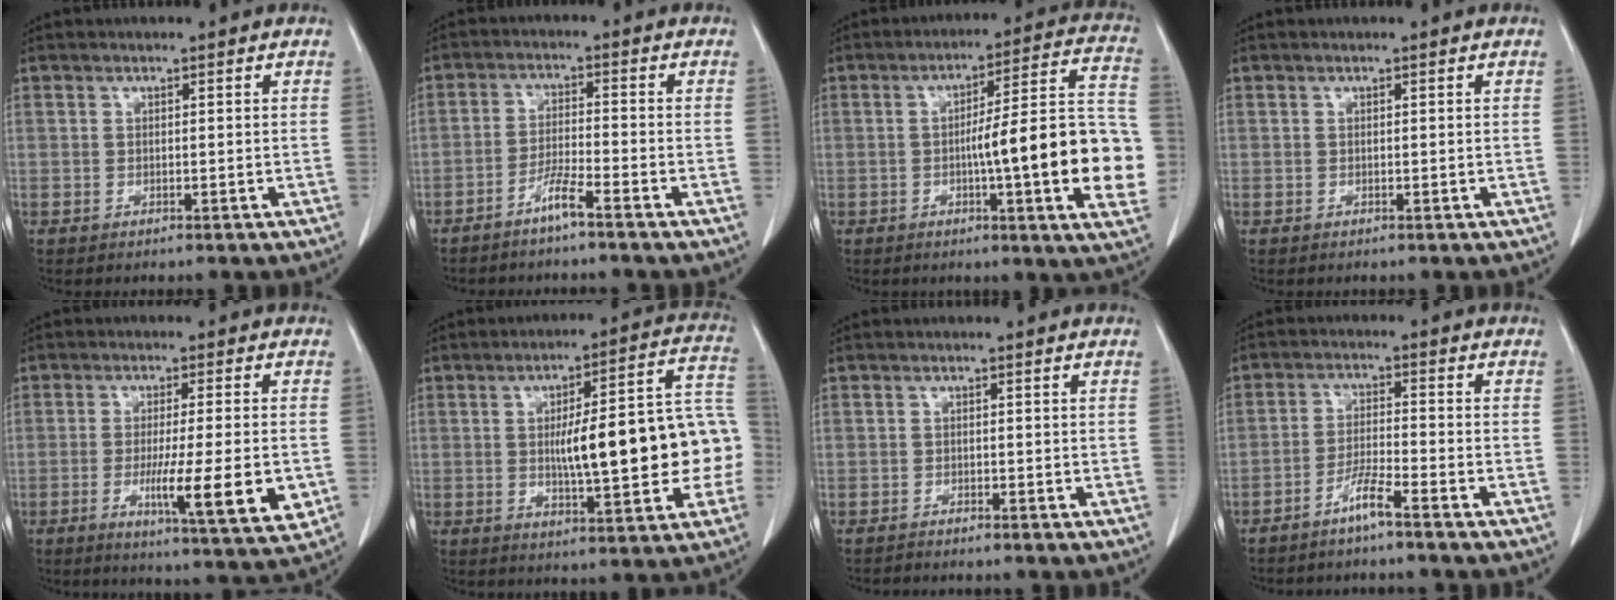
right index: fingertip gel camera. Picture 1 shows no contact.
{"total": 3.8, "force": [-2.9, -0.5, 2.4], "torque": [-0.051, -0.003, -0.062]}
{"total": 19.1, "force": [-3.0, 1.3, 18.8], "torque": [-0.192, 0.023, -0.038]}
{"total": 0.0}
{"total": 11.4, "force": [-2.8, 0.6, 11.0], "torque": [-0.169, -0.026, -0.044]}
{"total": 18.7, "force": [-1.3, 3.9, 18.3], "torque": [-0.216, 0.043, -0.009]}
{"total": 1.0, "force": [-1.0, -0.2, 0.0], "torque": [-0.003, -0.003, -0.018]}
{"total": 4.0, "force": [-3.1, -0.6, 2.5], "torque": [-0.053, -0.004, -0.066]}